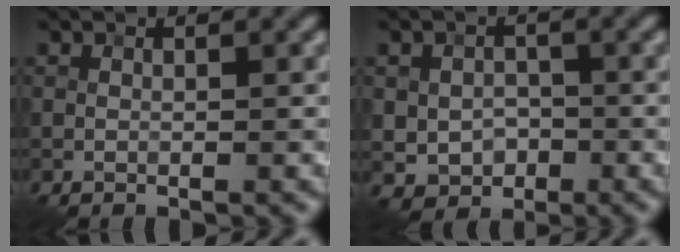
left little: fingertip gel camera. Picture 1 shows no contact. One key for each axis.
{"total": 3.1, "fx": -0.9, "fy": 2.6, "fz": 1.5, "tx": -0.024, "ty": -0.004, "tz": -0.016}